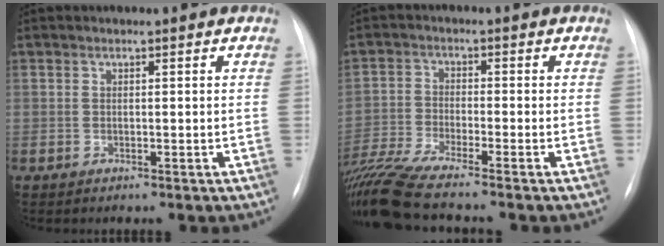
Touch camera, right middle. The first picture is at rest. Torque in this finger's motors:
{"motor_torque": [0.76, -1.38, 0.53, 0.21]}